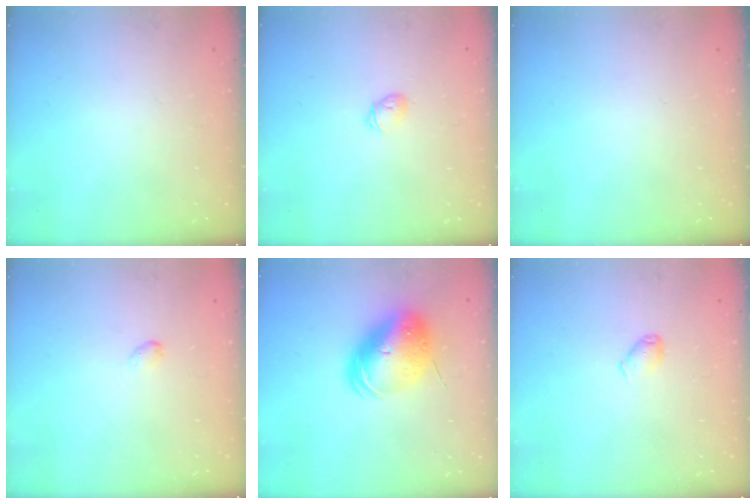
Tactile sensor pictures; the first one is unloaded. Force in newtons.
{"total": 3.7, "press": 3.6, "slide": 0.8}
{"total": 0.0}
{"total": 2.7, "press": 2.6, "slide": 0.5}
{"total": 14.0, "press": 13.8, "slide": 2.6}
{"total": 3.7, "press": 3.7, "slide": 0.6}